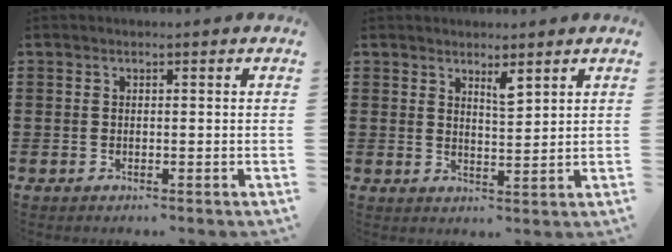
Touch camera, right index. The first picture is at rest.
{"total": 2.6, "force": [2.2, 0.5, 1.4], "torque": [-0.014, -0.004, 0.035]}